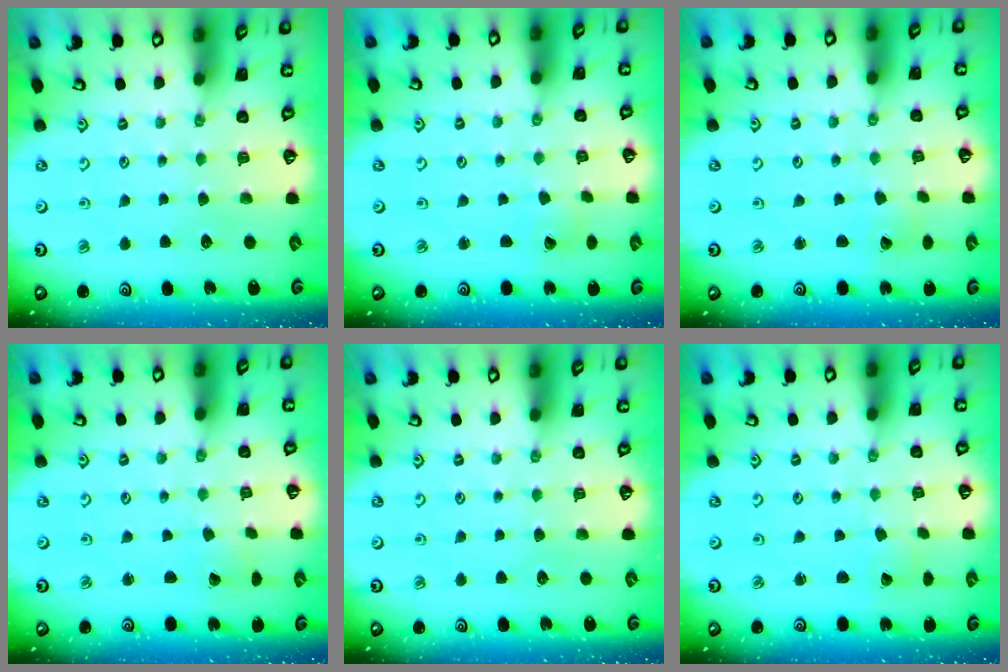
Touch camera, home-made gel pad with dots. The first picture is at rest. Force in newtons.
{"total": 0.8, "press": 0.8, "slide": 0.0}
{"total": 0.8, "press": 0.8, "slide": 0.0}
{"total": 1.5, "press": 1.5, "slide": 0.0}
{"total": 0.0}
{"total": 0.5, "press": 0.5, "slide": 0.1}